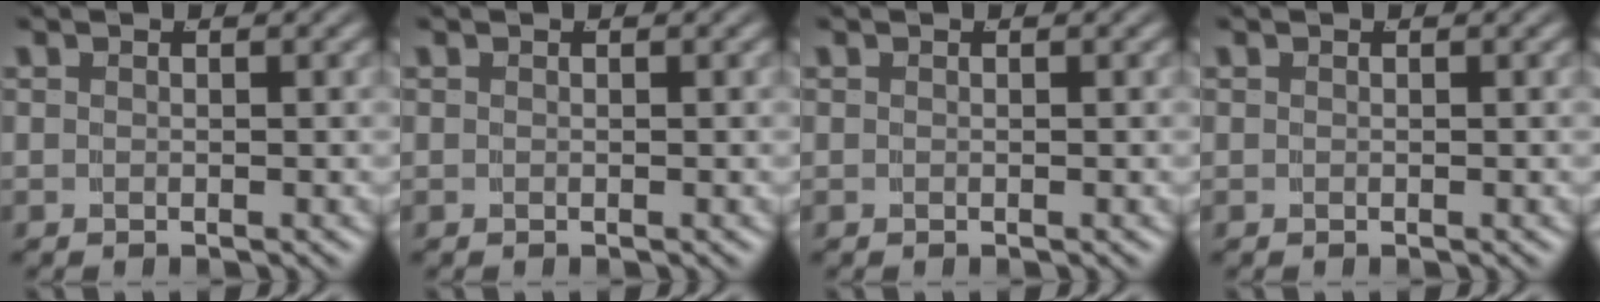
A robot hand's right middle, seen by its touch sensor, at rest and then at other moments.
{"total": 0.0}
{"total": 0.0}
{"total": 0.0}